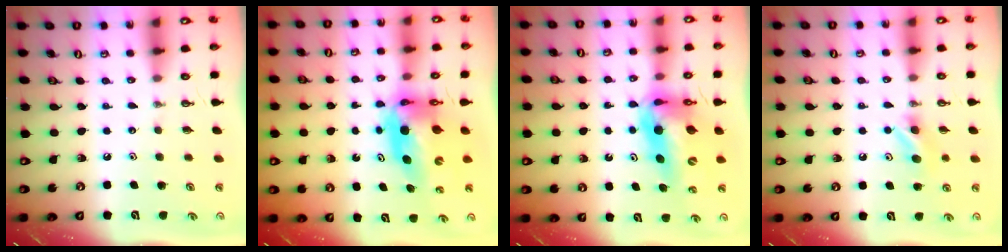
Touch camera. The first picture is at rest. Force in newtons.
{"total": 8.8, "press": 8.8, "slide": 0.7}
{"total": 15.5, "press": 15.0, "slide": 4.0}
{"total": 5.7, "press": 5.5, "slide": 1.5}